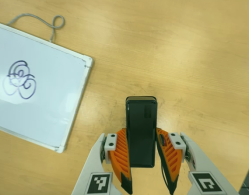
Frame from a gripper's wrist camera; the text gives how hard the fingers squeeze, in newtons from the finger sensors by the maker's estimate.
{"total": 4.1, "left": 2.8, "right": 5.4}